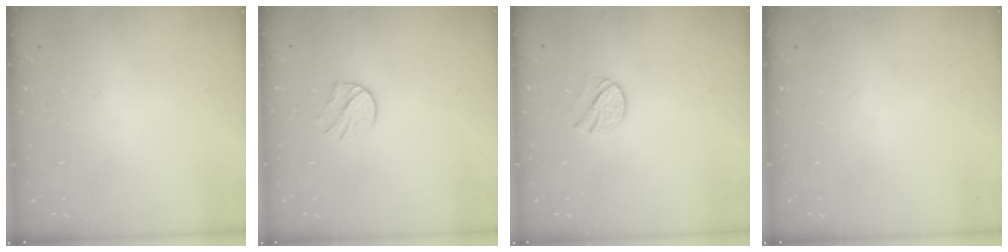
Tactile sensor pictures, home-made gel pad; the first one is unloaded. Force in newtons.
{"total": 7.9, "press": 7.8, "slide": 0.6}
{"total": 7.6, "press": 7.6, "slide": 0.4}
{"total": 0.0}